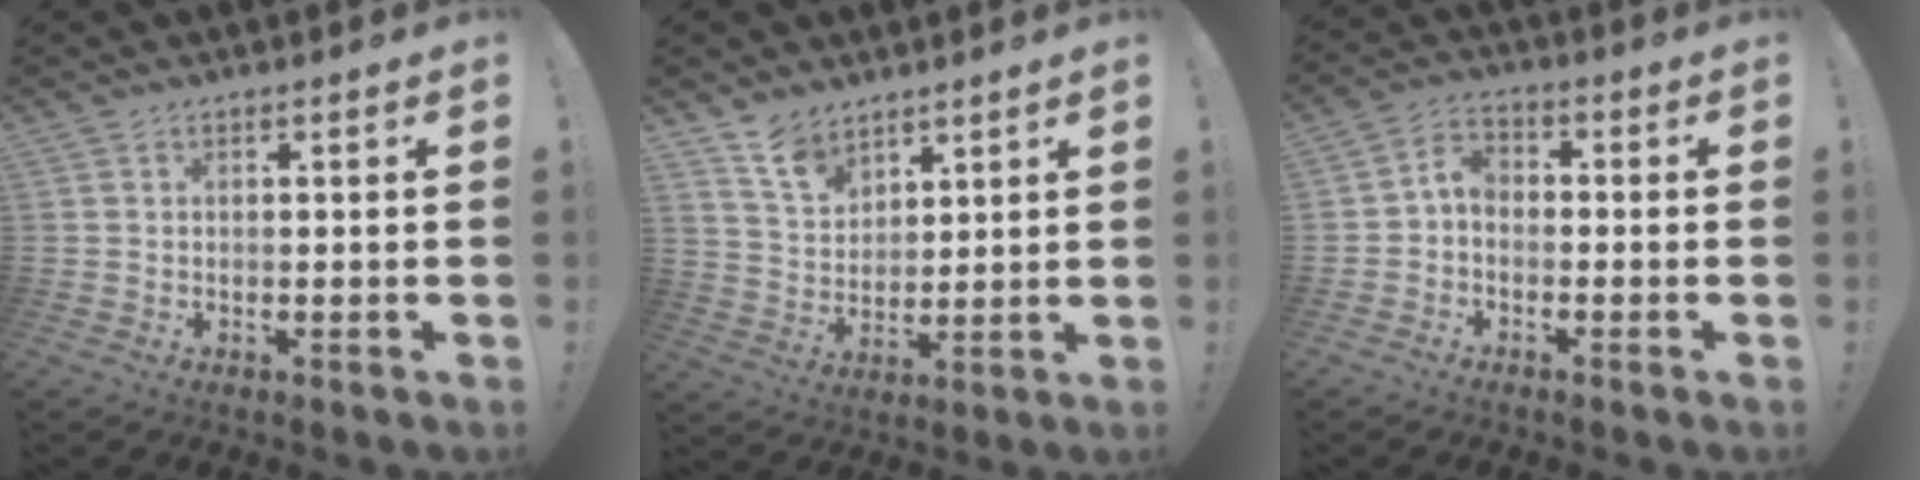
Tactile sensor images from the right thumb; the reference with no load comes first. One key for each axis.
{"total": 9.3, "fx": 7.3, "fy": 5.1, "fz": 2.8, "tx": -0.059, "ty": -0.045, "tz": 0.142}
{"total": 4.5, "fx": -1.8, "fy": 3.0, "fz": 2.8, "tx": -0.070, "ty": 0.011, "tz": -0.033}